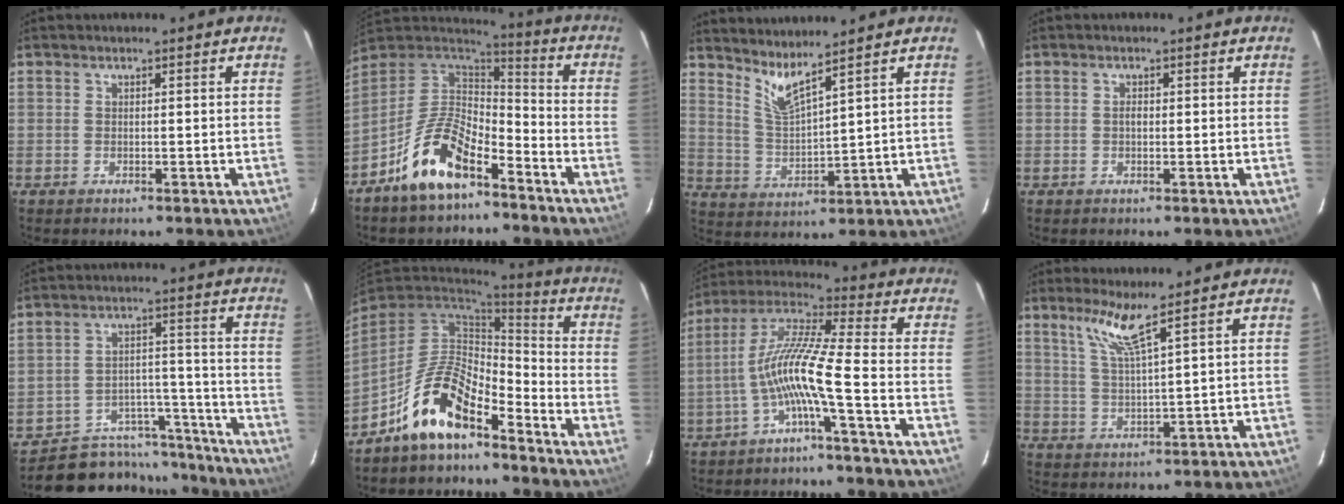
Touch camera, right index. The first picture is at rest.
{"total": 14.7, "force": [-9.3, 6.0, 9.7], "torque": [-0.196, 0.011, -0.173]}
{"total": 5.8, "force": [4.9, -0.4, 3.0], "torque": [-0.063, -0.016, 0.104]}
{"total": 0.8, "force": [0.0, 0.6, 0.6], "torque": [-0.009, 0.003, -0.001]}
{"total": 17.0, "force": [-14.5, 8.3, 3.2], "torque": [-0.069, 0.061, -0.190]}
{"total": 13.2, "force": [-8.9, 5.1, 8.3], "torque": [-0.174, 0.010, -0.167]}
{"total": 10.2, "force": [-3.9, -0.5, 9.4], "torque": [-0.196, 0.013, -0.079]}
{"total": 5.7, "force": [4.1, -0.9, 3.8], "torque": [-0.075, -0.001, 0.085]}